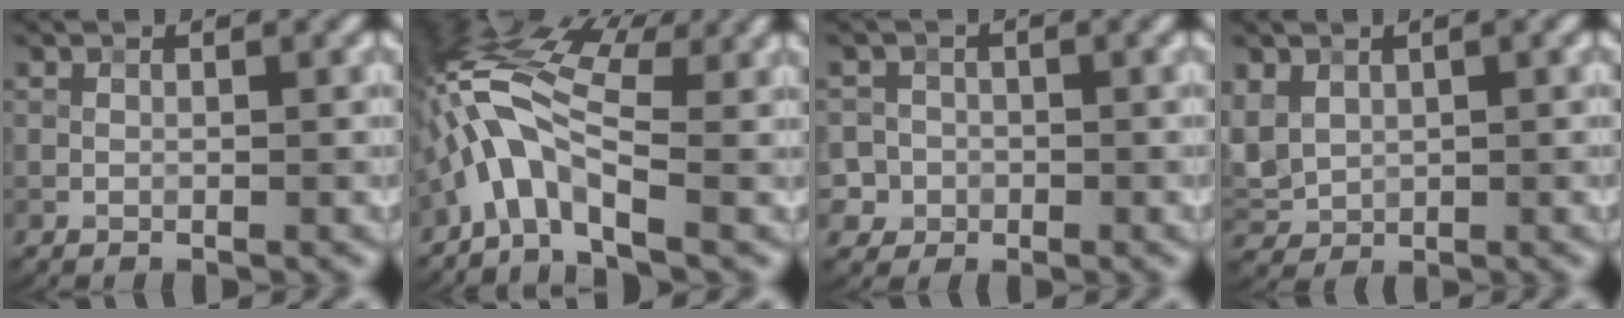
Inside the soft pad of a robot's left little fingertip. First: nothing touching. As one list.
[{"total": 7.2, "force": [-1.6, 2.9, 6.4], "torque": [-0.133, 0.026, -0.049]}, {"total": 3.4, "force": [-0.9, 3.2, 0.4], "torque": [0.023, 0.010, -0.032]}, {"total": 3.6, "force": [1.1, 2.6, 2.1], "torque": [-0.052, 0.001, 0.024]}]